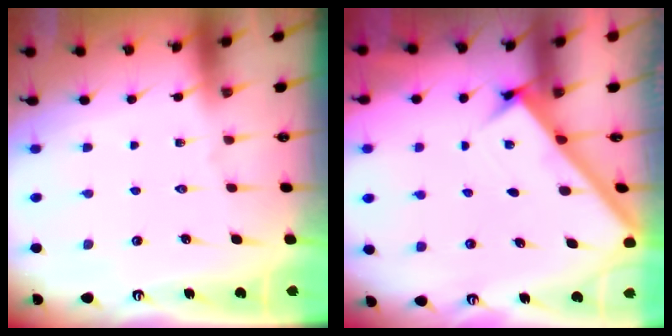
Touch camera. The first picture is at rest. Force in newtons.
{"total": 2.8, "press": 2.7, "slide": 0.4}